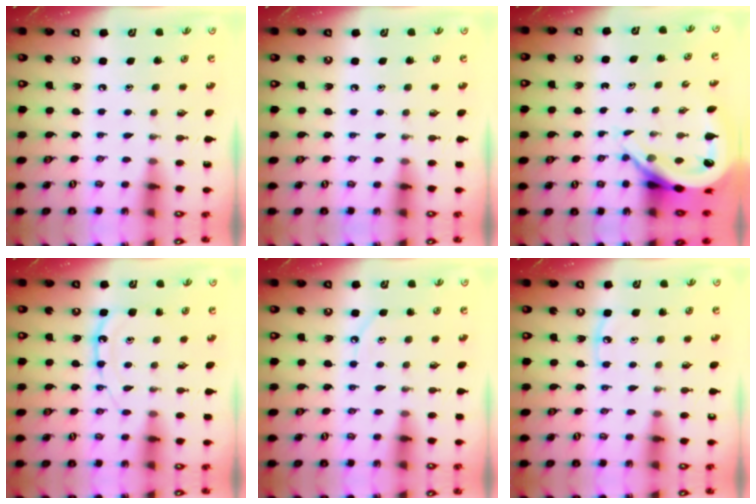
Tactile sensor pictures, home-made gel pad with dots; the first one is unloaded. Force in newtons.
{"total": 2.9, "press": 2.9, "slide": 0.5}
{"total": 6.8, "press": 6.8, "slide": 0.8}
{"total": 10.7, "press": 10.7, "slide": 0.4}
{"total": 4.7, "press": 4.7, "slide": 0.4}
{"total": 4.2, "press": 4.1, "slide": 0.5}